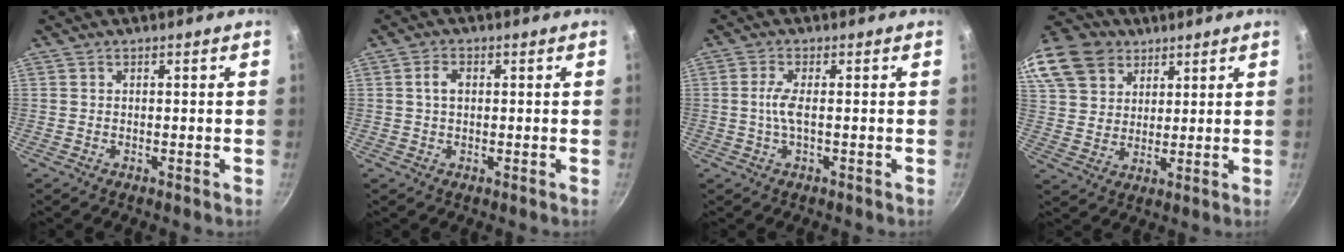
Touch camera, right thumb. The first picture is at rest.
{"total": 2.5, "force": [0.3, 1.7, 1.9], "torque": [-0.029, 0.006, 0.005]}
{"total": 3.4, "force": [-0.3, 0.8, 3.3], "torque": [-0.082, 0.004, -0.009]}
{"total": 21.3, "force": [12.3, 15.3, 8.4], "torque": [-0.206, 0.018, 0.236]}